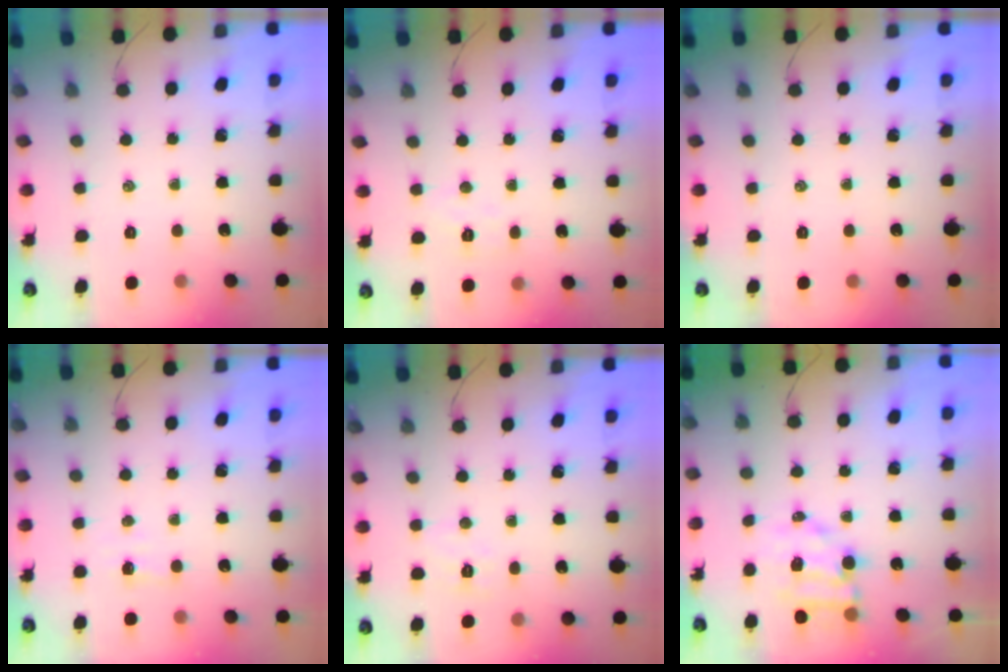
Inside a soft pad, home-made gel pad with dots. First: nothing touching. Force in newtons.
{"total": 4.0, "press": 3.9, "slide": 0.9}
{"total": 0.0}
{"total": 1.8, "press": 1.7, "slide": 0.6}
{"total": 5.5, "press": 5.4, "slide": 1.2}
{"total": 7.3, "press": 7.2, "slide": 0.8}